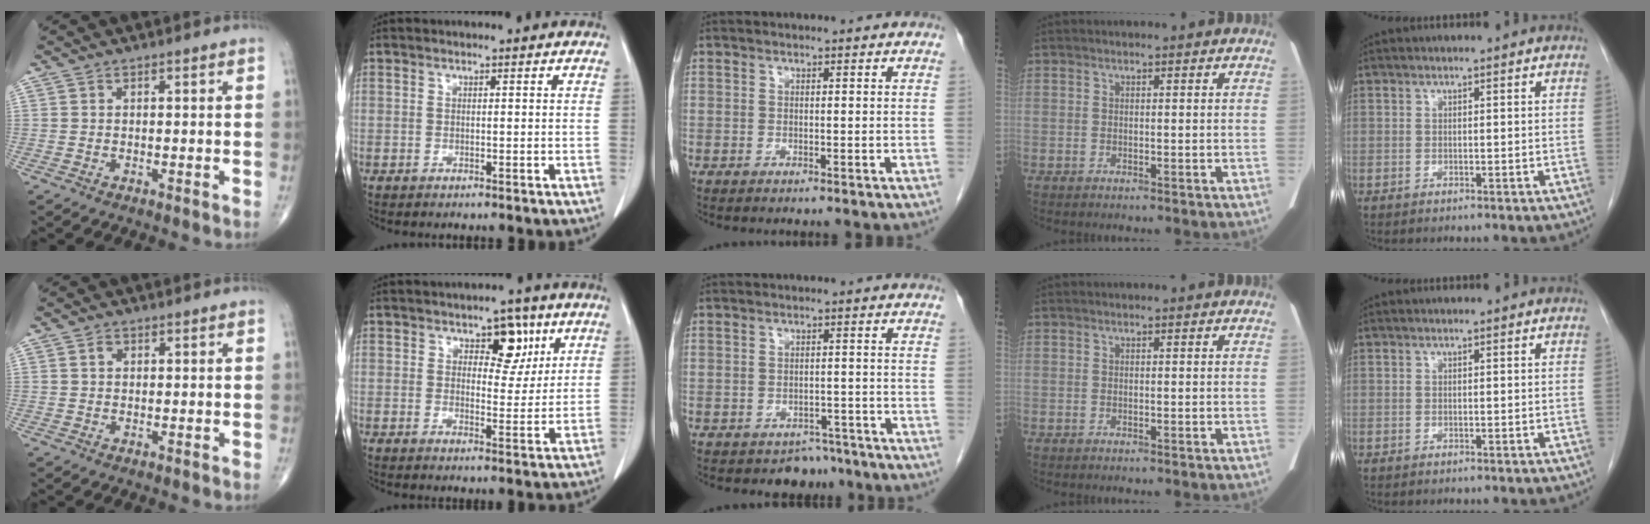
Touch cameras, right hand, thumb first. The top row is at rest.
{"thumb": {"total": 1.3, "force": [0.4, 1.0, 0.7], "torque": [-0.011, 0.003, 0.006]}, "index": {"total": 5.6, "force": [2.9, 3.1, 3.7], "torque": [-0.041, 0.003, 0.041]}, "middle": {"total": 3.2, "force": [-2.7, 1.8, 0.0], "torque": [0.002, 0.007, -0.034]}}